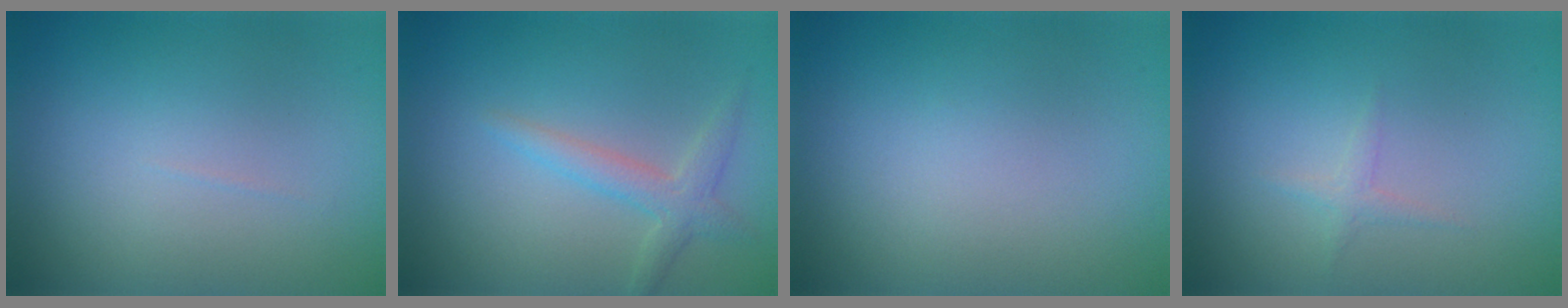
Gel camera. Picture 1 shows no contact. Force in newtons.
{"total": 2.2, "press": 2.2, "slide": 0.1}
{"total": 0.0}
{"total": 0.8, "press": 0.8, "slide": 0.1}